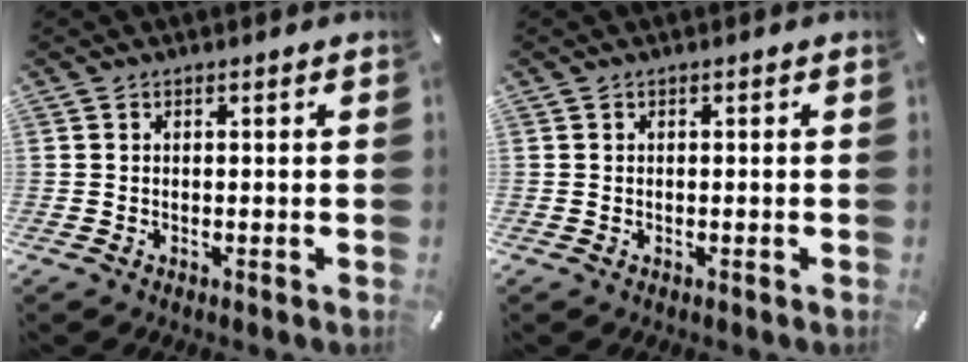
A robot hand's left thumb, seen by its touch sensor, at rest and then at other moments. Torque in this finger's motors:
{"motor_torque": [-0.04, 0.04, -0.02, 0.02, 0.00]}